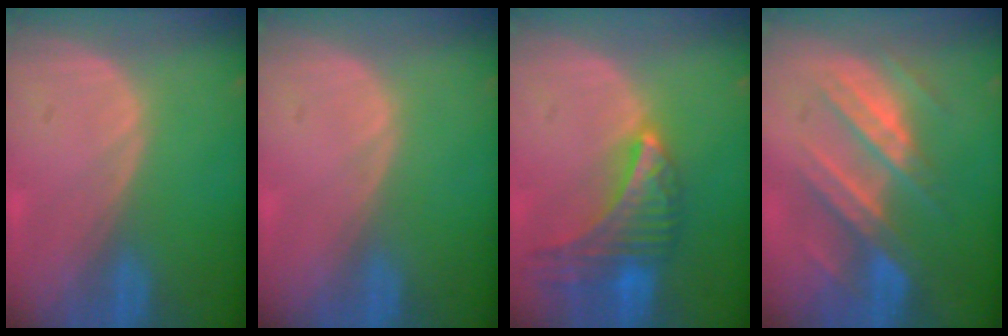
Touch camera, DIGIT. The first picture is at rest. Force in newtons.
{"total": 0.0}
{"total": 9.1, "press": 8.1, "slide": 4.2}
{"total": 8.3, "press": 8.1, "slide": 1.7}